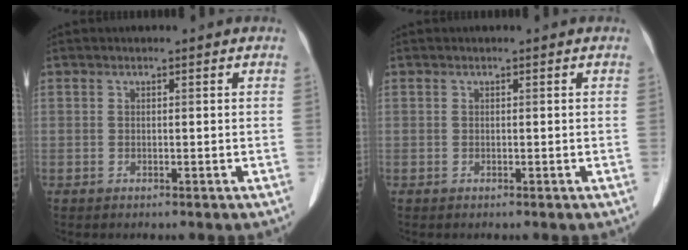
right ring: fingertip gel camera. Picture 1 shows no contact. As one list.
[{"total": 0.0}]